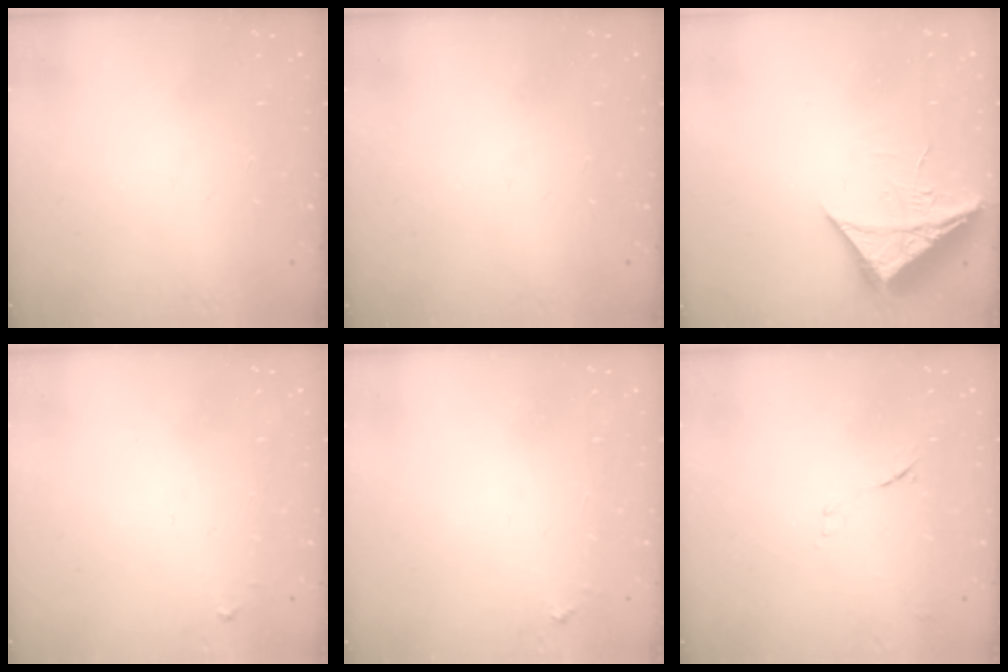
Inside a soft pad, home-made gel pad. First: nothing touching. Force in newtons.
{"total": 0.0}
{"total": 10.0, "press": 9.9, "slide": 1.0}
{"total": 3.9, "press": 3.9, "slide": 0.6}
{"total": 2.8, "press": 2.8, "slide": 0.2}
{"total": 7.5, "press": 7.5, "slide": 0.8}